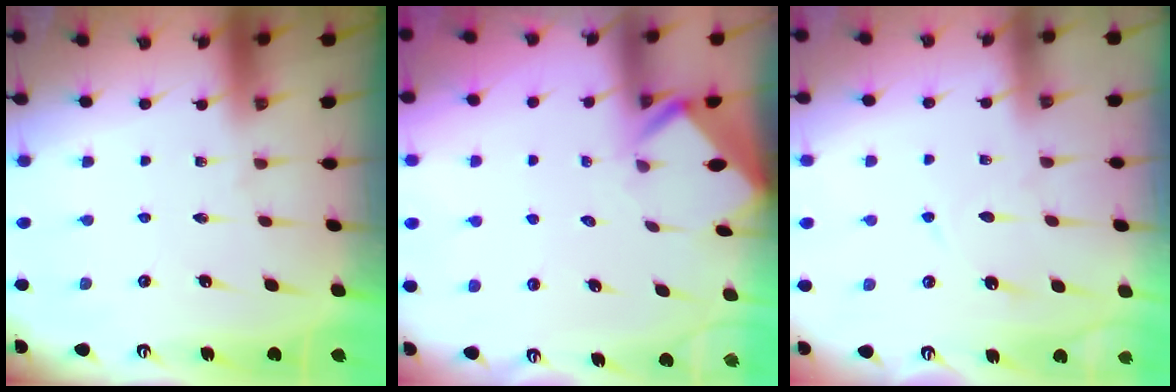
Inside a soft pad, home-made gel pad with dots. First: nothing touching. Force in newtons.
{"total": 2.8, "press": 2.8, "slide": 0.2}
{"total": 4.5, "press": 4.5, "slide": 0.6}